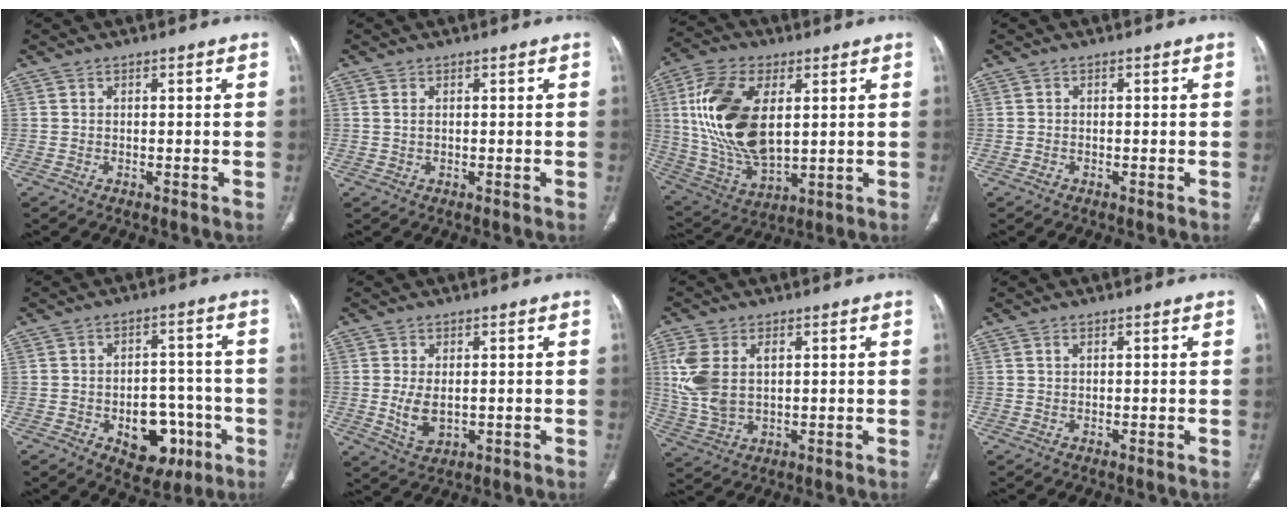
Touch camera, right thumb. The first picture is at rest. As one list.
[{"total": 0.9, "force": [0.3, 0.4, 0.7], "torque": [-0.019, 0.003, 0.008]}, {"total": 20.4, "force": [3.8, 11.2, 16.7], "torque": [-0.331, -0.016, 0.077]}, {"total": 0.6, "force": [-0.3, 0.4, 0.2], "torque": [-0.002, 0.001, -0.009]}, {"total": 11.6, "force": [-4.3, 7.6, 7.6], "torque": [-0.059, 0.035, -0.047]}, {"total": 5.2, "force": [-0.1, 3.2, 4.1], "torque": [-0.075, -0.011, 0.009]}, {"total": 10.2, "force": [2.2, 6.2, 7.8], "torque": [-0.178, 0.001, 0.054]}, {"total": 0.7, "force": [0.4, 0.4, 0.4], "torque": [-0.009, 0.002, 0.008]}]